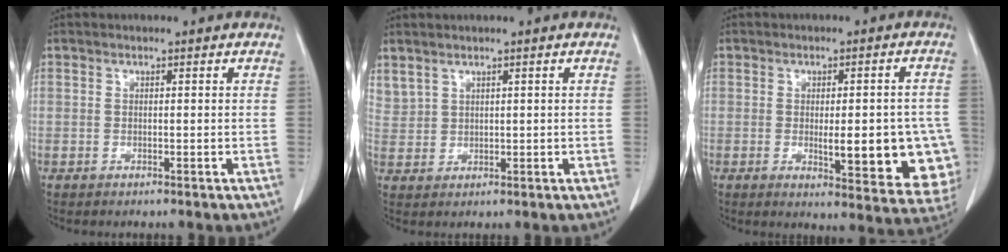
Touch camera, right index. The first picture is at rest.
{"total": 3.1, "force": [2.6, 1.7, 0.7], "torque": [-0.017, 0.010, 0.065]}
{"total": 14.3, "force": [-2.7, 4.4, 13.3], "torque": [-0.109, 0.007, -0.012]}